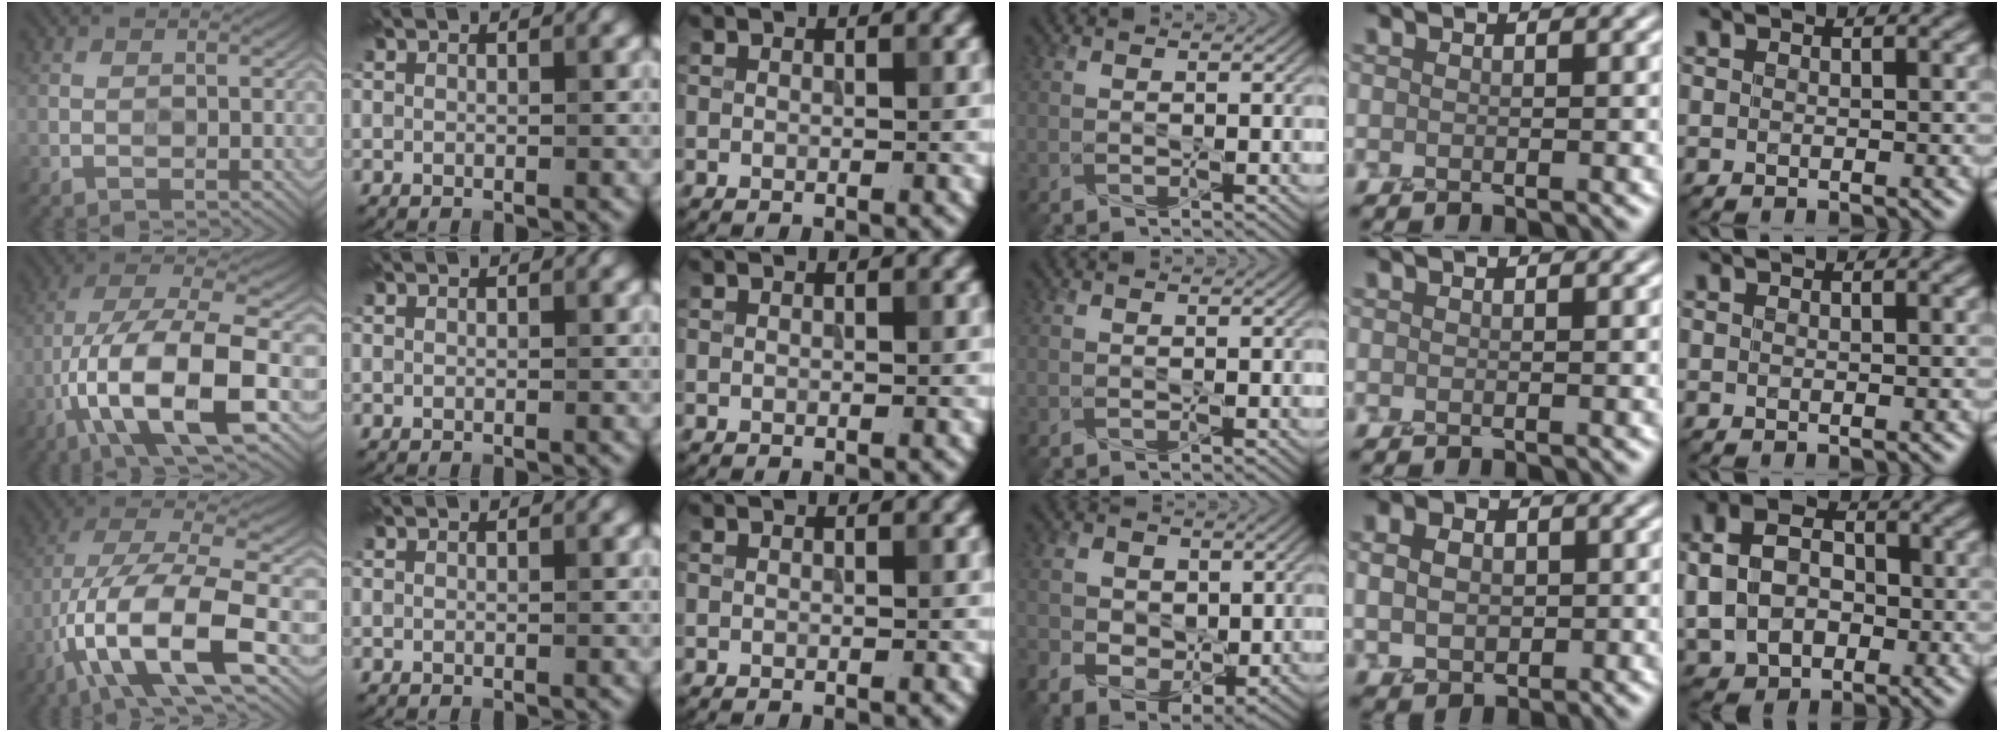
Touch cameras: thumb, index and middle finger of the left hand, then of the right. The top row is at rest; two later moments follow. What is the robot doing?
{"motion": "wipe", "object": "whiteboard"}